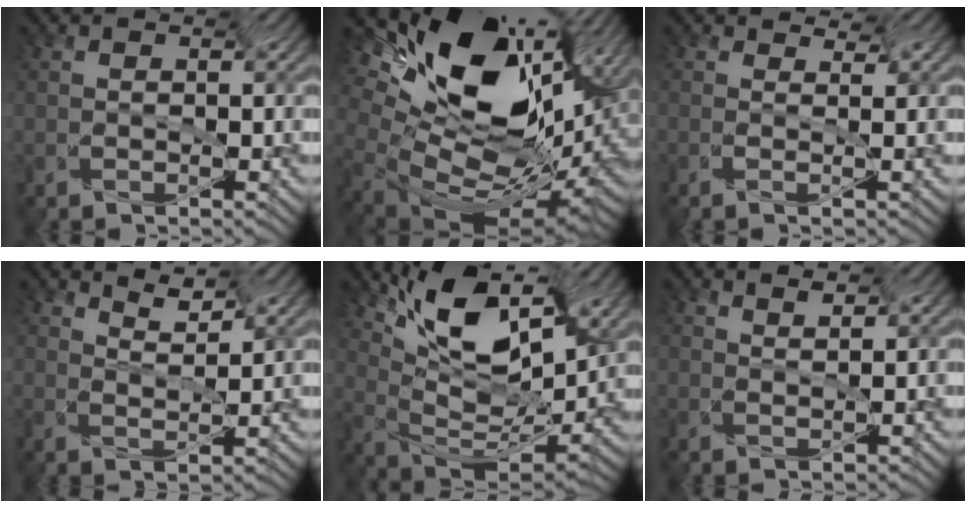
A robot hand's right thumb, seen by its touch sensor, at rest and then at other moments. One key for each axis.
{"total": 15.2, "fx": 2.7, "fy": 9.0, "fz": 11.9, "tx": -0.227, "ty": 0.010, "tz": 0.074}
{"total": 0.9, "fx": 0.6, "fy": -0.6, "fz": -0.2, "tx": -0.003, "ty": 0.005, "tz": 0.007}
{"total": 2.0, "fx": 1.9, "fy": -0.6, "fz": 0.4, "tx": -0.021, "ty": -0.002, "tz": 0.034}
{"total": 10.4, "fx": 3.7, "fy": 3.9, "fz": 8.8, "tx": -0.169, "ty": 0.023, "tz": 0.080}
{"total": 1.8, "fx": 1.6, "fy": -0.6, "fz": 0.2, "tx": 0.000, "ty": -0.011, "tz": 0.031}